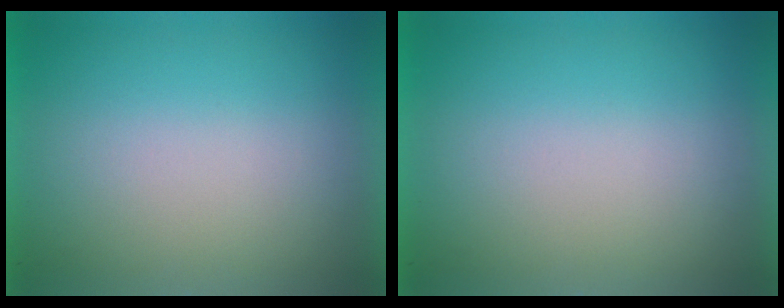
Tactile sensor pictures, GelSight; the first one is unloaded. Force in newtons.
{"total": 1.0}